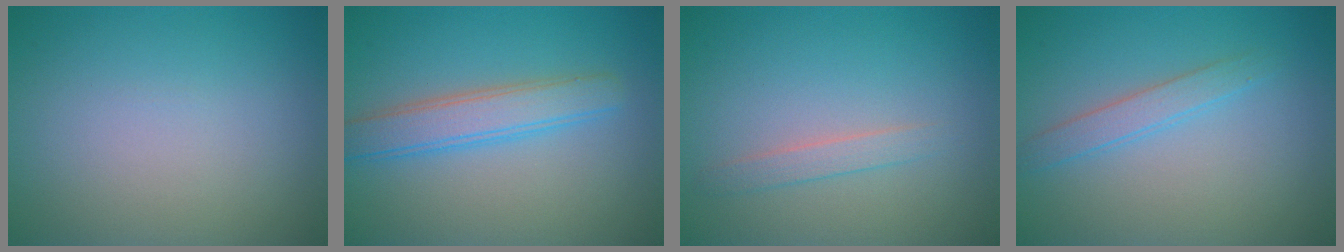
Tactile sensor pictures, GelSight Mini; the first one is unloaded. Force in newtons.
{"total": 3.6, "press": 3.6, "slide": 0.1}
{"total": 1.4, "press": 1.4, "slide": 0.1}
{"total": 1.9, "press": 1.9, "slide": 0.2}